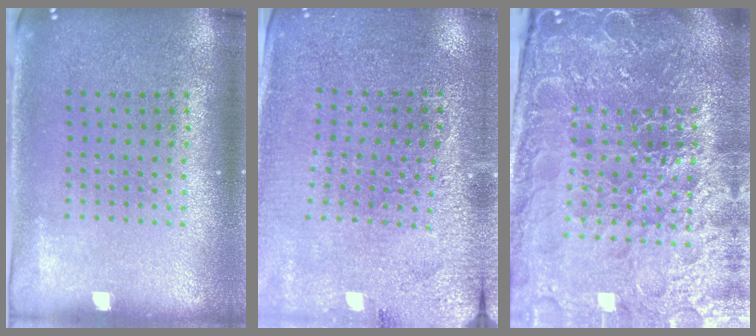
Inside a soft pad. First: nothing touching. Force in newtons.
{"total": 2.8, "press": 2.8, "slide": 0.2}
{"total": 6.7, "press": 6.0, "slide": 3.1}